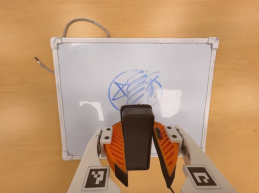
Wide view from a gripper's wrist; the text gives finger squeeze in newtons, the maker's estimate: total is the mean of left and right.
{"total": 7.8, "left": 6.9, "right": 8.7}